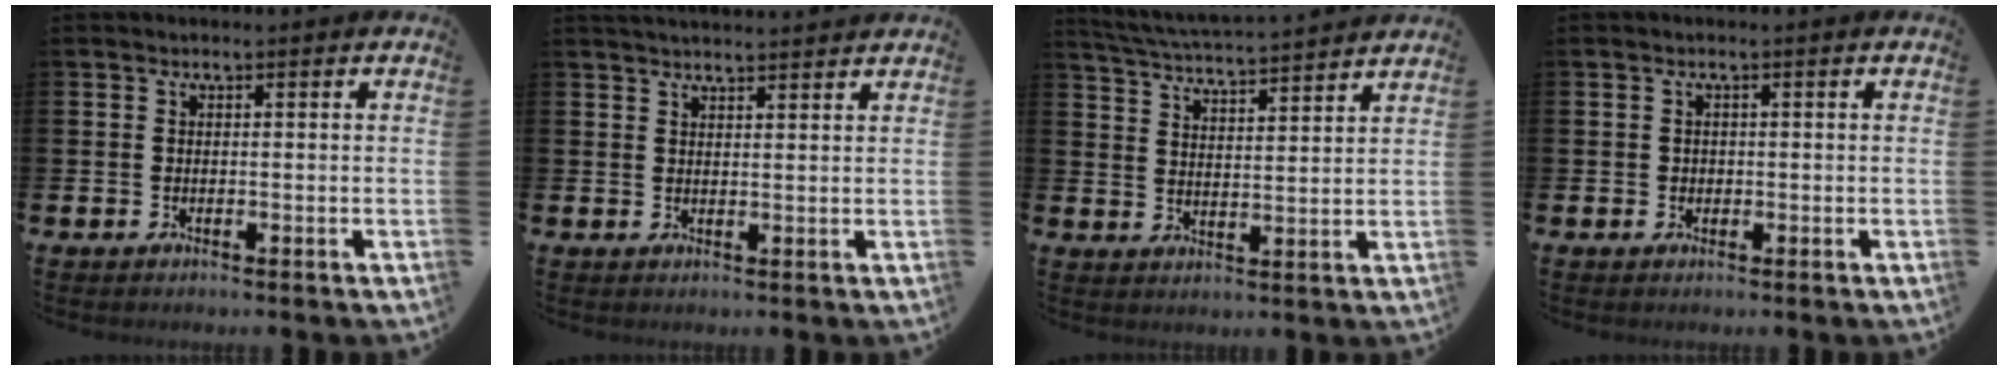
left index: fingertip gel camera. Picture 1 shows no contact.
{"total": 2.6, "force": [2.6, 0.0, 0.1], "torque": [0.004, -0.016, 0.045]}
{"total": 4.9, "force": [4.9, -0.2, 0.6], "torque": [-0.033, -0.038, 0.083]}
{"total": 0.8, "force": [0.2, 0.7, 0.2], "torque": [0.003, 0.004, 0.000]}